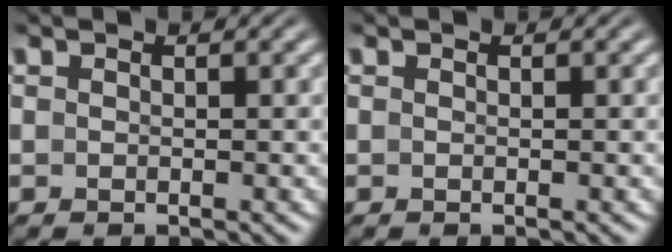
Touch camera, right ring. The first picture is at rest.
{"total": 0.0}